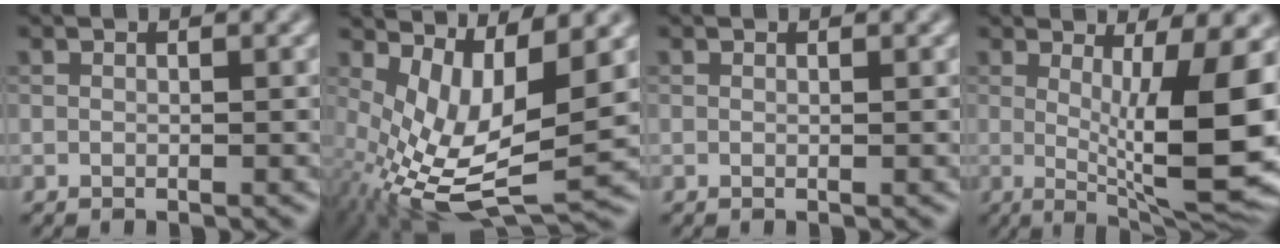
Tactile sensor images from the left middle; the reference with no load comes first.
{"total": 9.3, "force": [0.1, 3.5, 8.6], "torque": [-0.177, -0.017, 0.011]}
{"total": 0.0}
{"total": 10.8, "force": [0.5, 2.7, 10.5], "torque": [-0.142, -0.015, 0.011]}